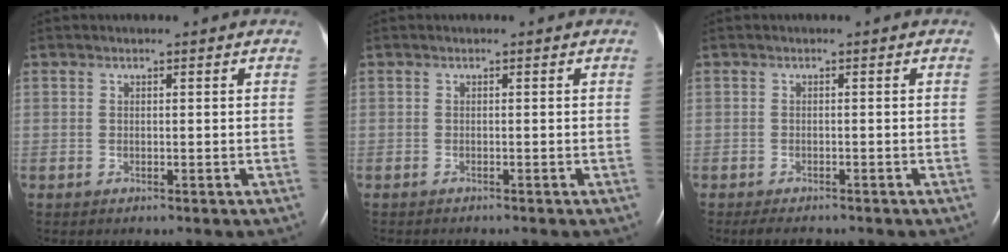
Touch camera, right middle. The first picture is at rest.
{"total": 0.8, "force": [-0.7, 0.0, 0.3], "torque": [-0.003, 0.000, -0.009]}
{"total": 2.4, "force": [-2.0, 0.7, 1.1], "torque": [-0.021, -0.008, -0.027]}